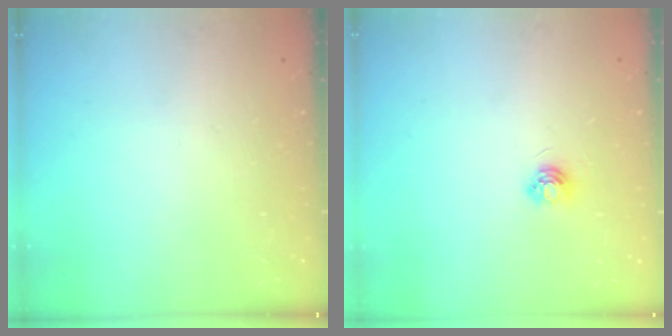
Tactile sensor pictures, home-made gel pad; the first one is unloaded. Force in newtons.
{"total": 4.7, "press": 4.7, "slide": 0.5}